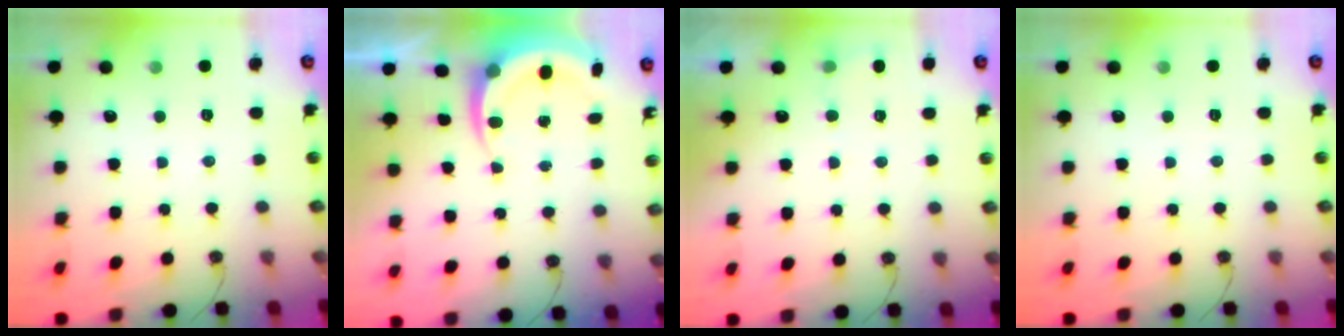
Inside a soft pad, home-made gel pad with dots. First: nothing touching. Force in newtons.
{"total": 5.9, "press": 5.8, "slide": 1.0}
{"total": 4.1, "press": 3.9, "slide": 1.3}
{"total": 0.0}